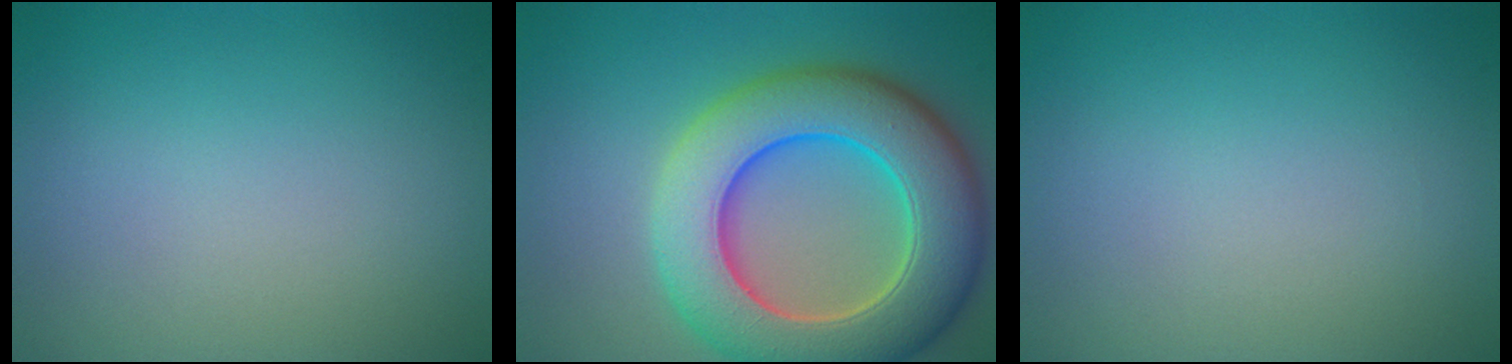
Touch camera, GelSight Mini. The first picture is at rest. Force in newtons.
{"total": 11.1, "press": 11.1, "slide": 0.3}
{"total": 0.0}